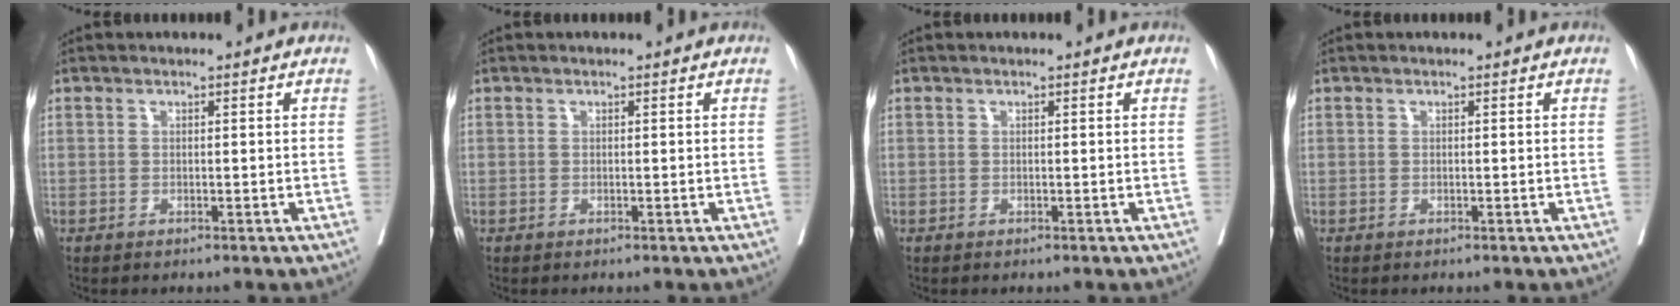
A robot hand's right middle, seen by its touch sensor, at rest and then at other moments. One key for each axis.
{"total": 0.0}
{"total": 0.0}
{"total": 0.0}